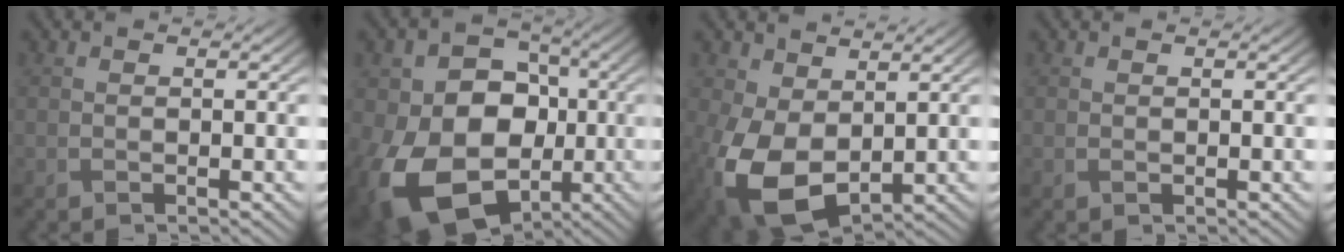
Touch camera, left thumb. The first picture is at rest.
{"total": 18.6, "force": [-4.7, 14.1, 11.1], "torque": [-0.215, -0.040, -0.077]}
{"total": 10.5, "force": [-0.5, 6.9, 7.8], "torque": [-0.203, -0.024, -0.002]}
{"total": 0.0}